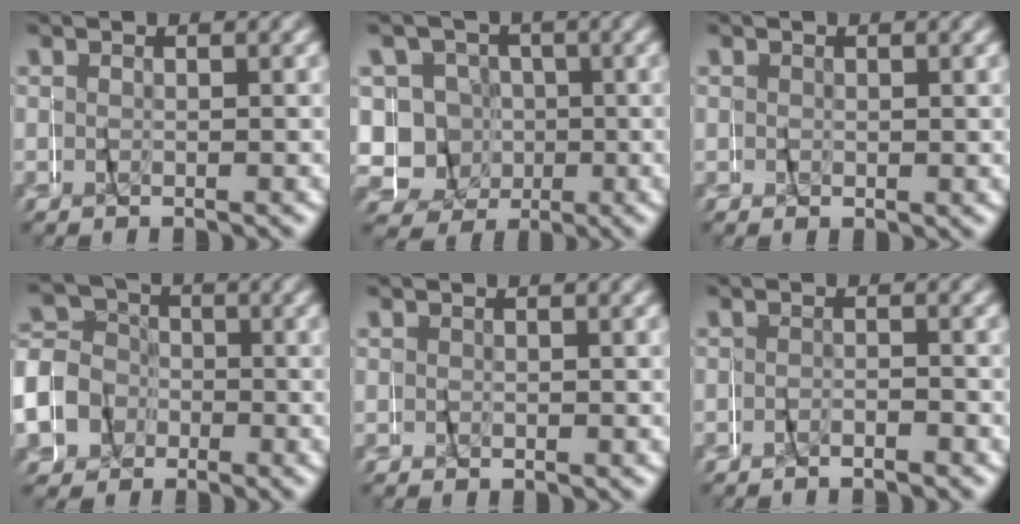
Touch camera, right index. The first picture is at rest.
{"total": 13.5, "force": [-0.6, 13.0, 3.6], "torque": [-0.124, -0.045, -0.009]}
{"total": 1.8, "force": [0.8, 1.3, 0.9], "torque": [-0.016, -0.002, 0.016]}
{"total": 10.0, "force": [-1.3, 9.3, 3.3], "torque": [-0.096, -0.020, -0.029]}
{"total": 1.1, "force": [0.5, 0.8, 0.6], "torque": [-0.011, -0.002, 0.010]}
{"total": 1.2, "force": [-1.1, 0.6, 0.3], "torque": [-0.015, 0.005, -0.025]}